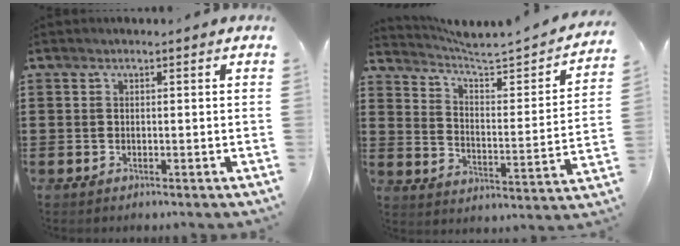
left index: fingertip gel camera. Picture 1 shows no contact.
{"total": 3.7, "force": [3.4, 0.2, 1.4], "torque": [-0.050, -0.033, 0.047]}